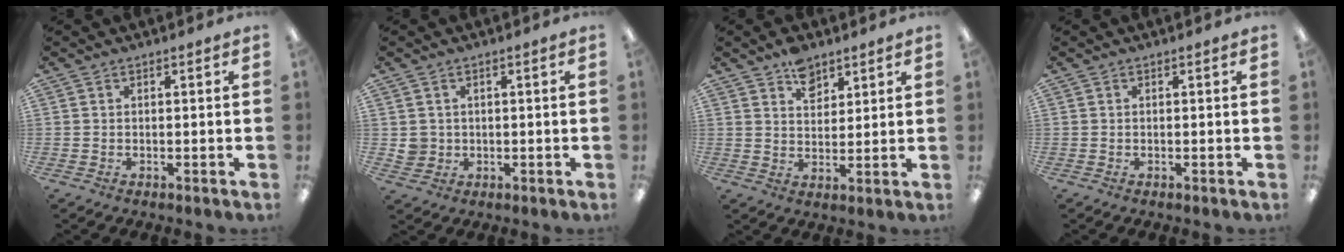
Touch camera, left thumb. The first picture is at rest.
{"total": 3.0, "force": [0.7, 2.9, 0.3], "torque": [-0.013, 0.006, 0.014]}
{"total": 6.5, "force": [4.5, 3.7, 2.8], "torque": [-0.037, -0.020, 0.078]}
{"total": 0.0}